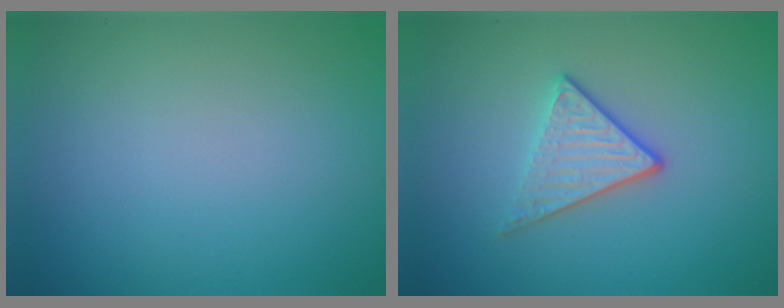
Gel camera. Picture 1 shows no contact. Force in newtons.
{"total": 2.9, "press": 2.6, "slide": 1.4}